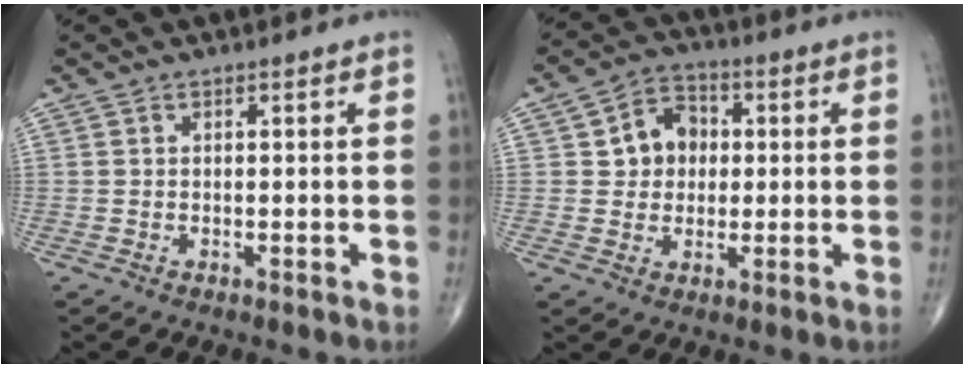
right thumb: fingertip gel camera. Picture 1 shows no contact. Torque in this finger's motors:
{"motor_torque": [-0.62, 0.70, 0.02, -0.03, 0.04]}